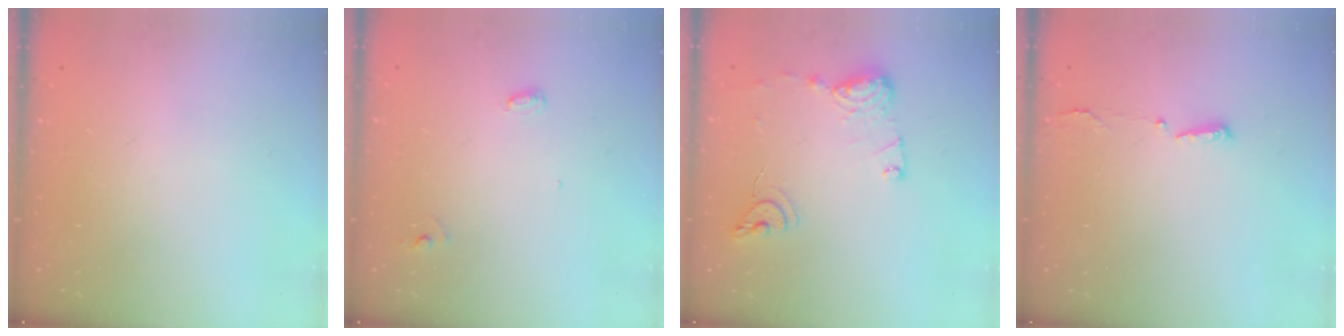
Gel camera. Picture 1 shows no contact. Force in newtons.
{"total": 4.5, "press": 4.5, "slide": 0.4}
{"total": 12.2, "press": 12.2, "slide": 1.0}
{"total": 2.9, "press": 2.8, "slide": 0.6}